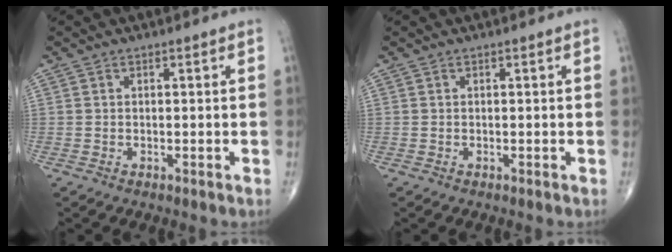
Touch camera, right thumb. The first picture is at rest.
{"total": 0.0}